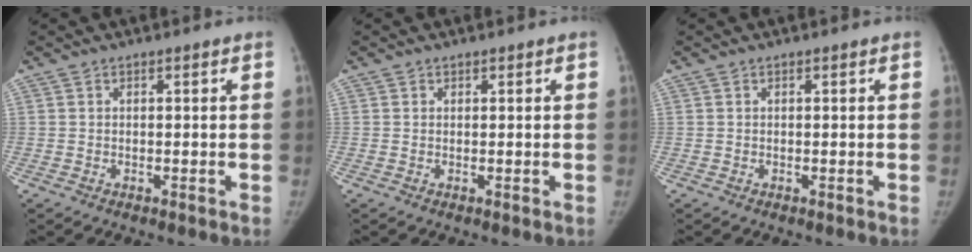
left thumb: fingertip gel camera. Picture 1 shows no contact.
{"total": 0.0}
{"total": 0.0}